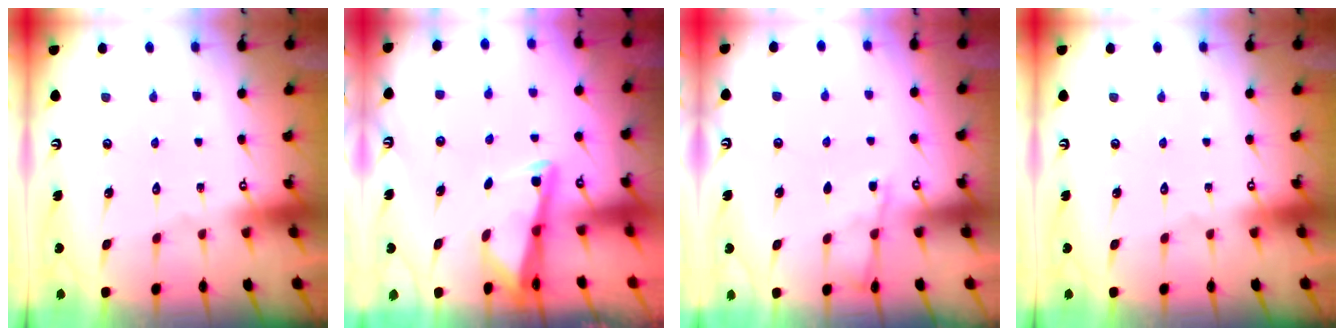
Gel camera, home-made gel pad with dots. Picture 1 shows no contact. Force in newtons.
{"total": 2.8, "press": 2.8, "slide": 0.2}
{"total": 3.6, "press": 3.5, "slide": 0.4}
{"total": 0.0}